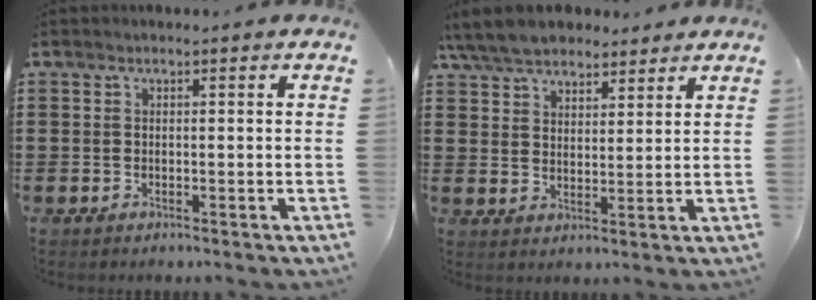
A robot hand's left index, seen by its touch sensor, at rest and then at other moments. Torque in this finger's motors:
{"motor_torque": [2.14, 0.00, 0.60, 0.21]}